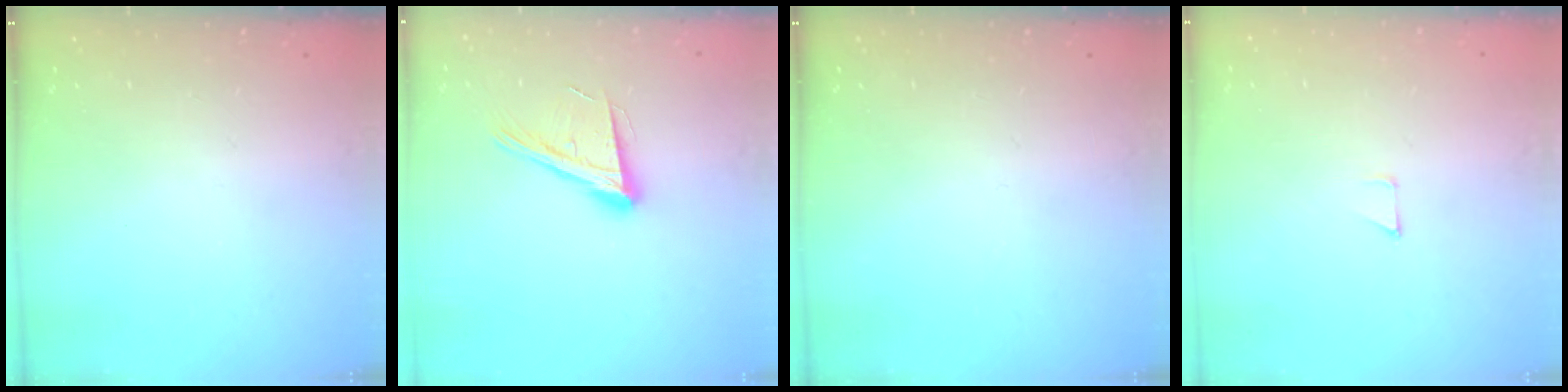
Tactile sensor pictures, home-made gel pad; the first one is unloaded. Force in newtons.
{"total": 16.0, "press": 15.5, "slide": 4.0}
{"total": 0.0}
{"total": 2.8, "press": 2.8, "slide": 0.2}